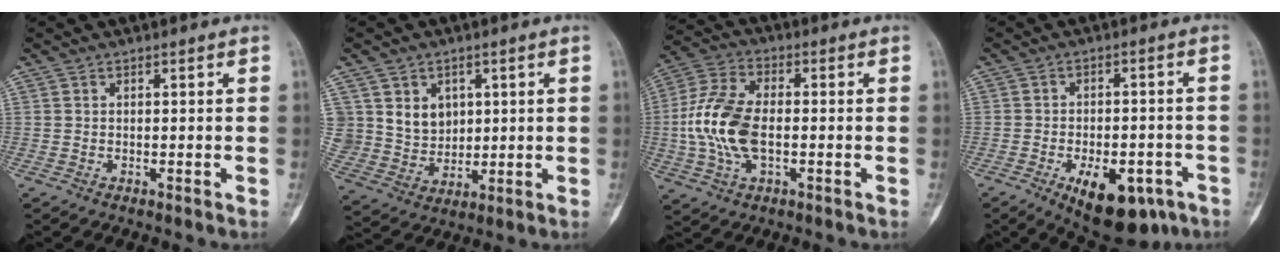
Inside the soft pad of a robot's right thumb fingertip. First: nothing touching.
{"total": 9.1, "force": [3.0, 7.9, 3.3], "torque": [-0.023, -0.017, 0.067]}
{"total": 13.6, "force": [-1.4, 7.6, 11.2], "torque": [-0.238, 0.017, -0.029]}
{"total": 14.0, "force": [-6.9, 7.0, 9.9], "torque": [-0.118, 0.019, -0.086]}